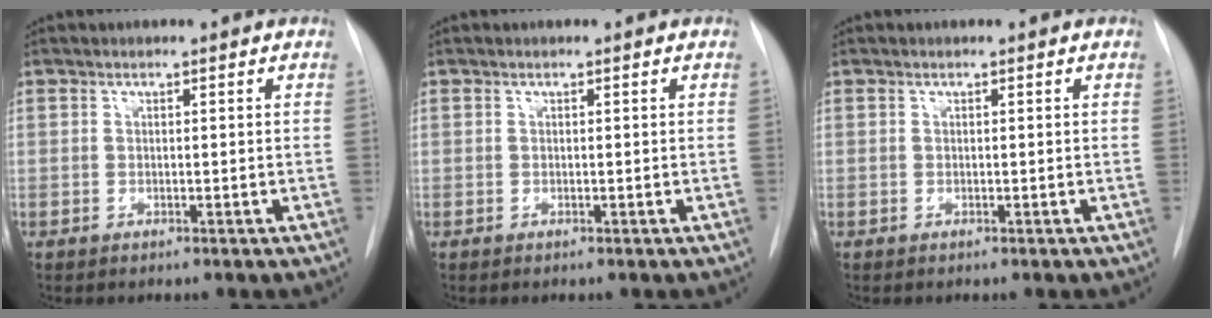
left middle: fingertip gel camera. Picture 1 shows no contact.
{"total": 0.0}
{"total": 0.0}